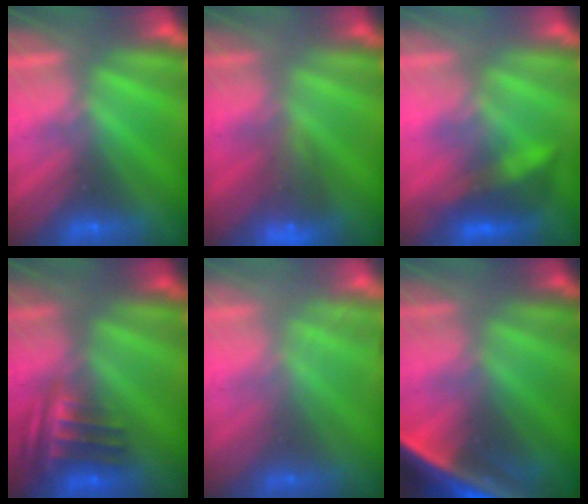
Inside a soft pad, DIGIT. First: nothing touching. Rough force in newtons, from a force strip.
{"total": 8.4}
{"total": 3.5}
{"total": 8.6}
{"total": 2.5}
{"total": 7.4}